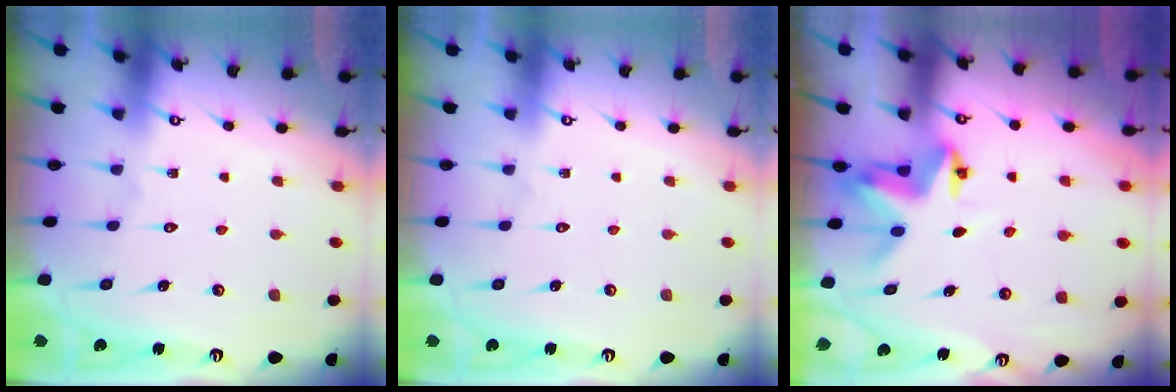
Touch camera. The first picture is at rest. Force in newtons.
{"total": 0.0}
{"total": 3.8, "press": 3.7, "slide": 0.4}